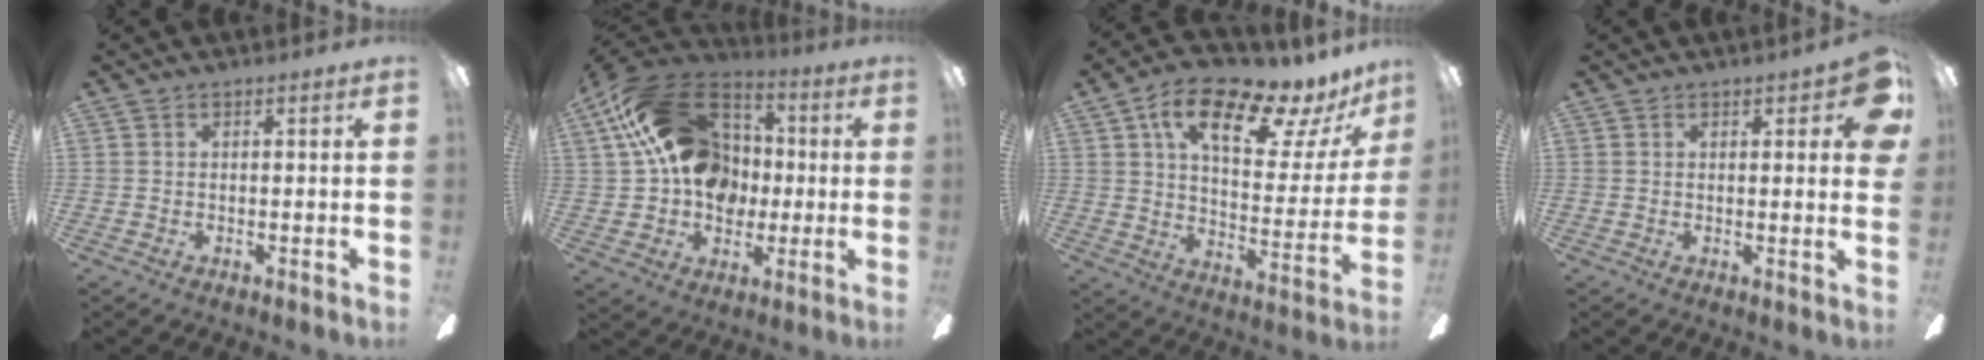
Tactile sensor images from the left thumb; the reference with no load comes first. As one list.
[{"total": 24.8, "force": [4.3, 18.4, 16.0], "torque": [-0.282, 0.011, 0.083]}, {"total": 18.6, "force": [11.8, 7.0, 12.5], "torque": [-0.202, -0.061, 0.193]}, {"total": 6.7, "force": [2.9, 2.2, 5.7], "torque": [-0.059, -0.012, 0.042]}]